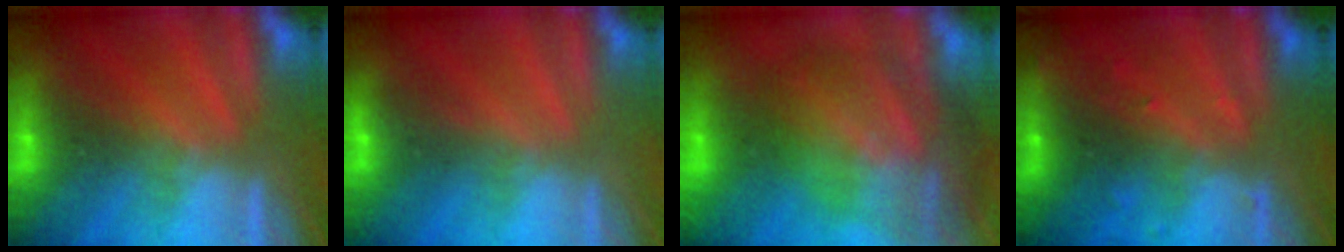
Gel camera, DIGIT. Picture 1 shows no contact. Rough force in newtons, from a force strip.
{"total": 2.9}
{"total": 9.2}
{"total": 2.9}